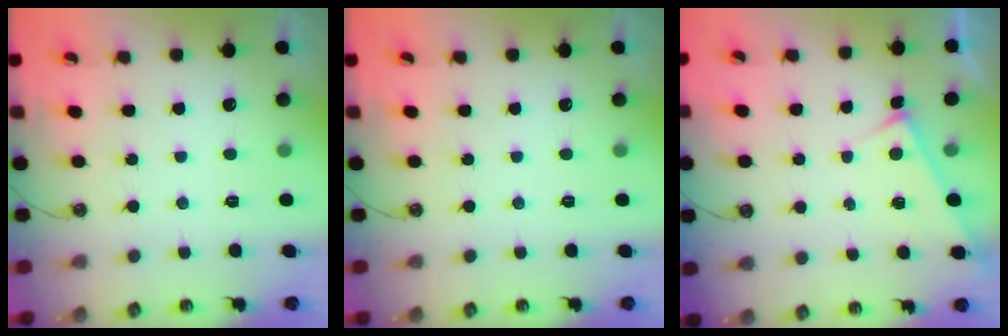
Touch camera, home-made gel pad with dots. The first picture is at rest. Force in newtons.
{"total": 0.0}
{"total": 6.2, "press": 6.2, "slide": 0.2}